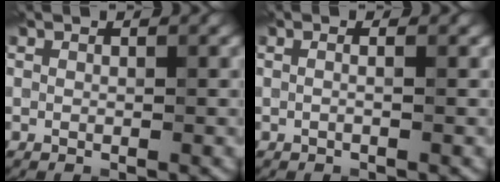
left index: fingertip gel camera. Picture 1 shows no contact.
{"total": 1.3, "force": [0.4, 0.7, 1.1], "torque": [0.002, -0.008, -0.020]}